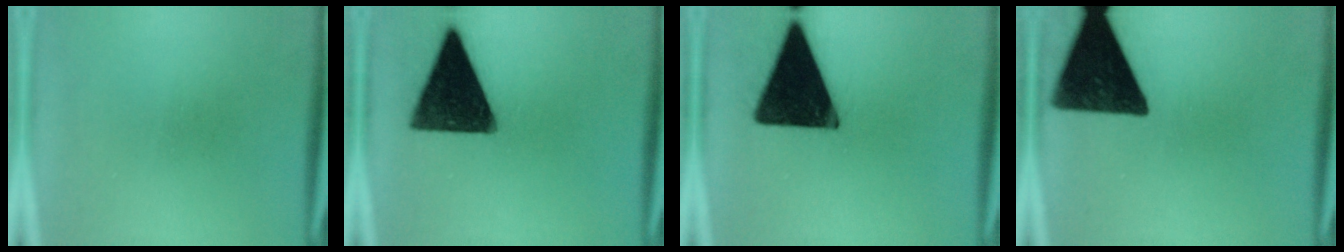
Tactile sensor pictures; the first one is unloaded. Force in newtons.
{"total": 16.1}
{"total": 20.0}
{"total": 16.6}